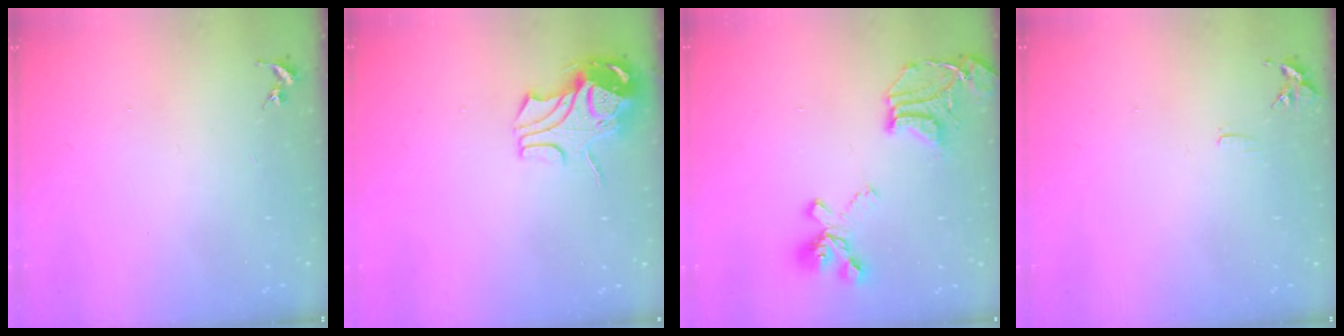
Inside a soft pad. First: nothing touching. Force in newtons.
{"total": 9.6, "press": 9.5, "slide": 1.3}
{"total": 20.2, "press": 20.1, "slide": 2.1}
{"total": 6.8, "press": 6.7, "slide": 0.7}